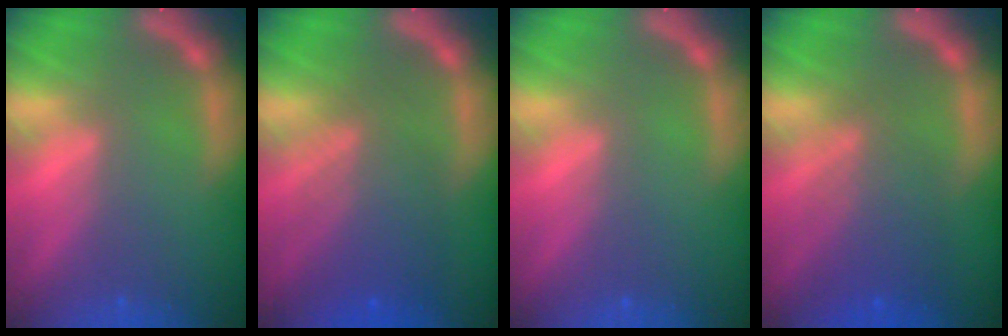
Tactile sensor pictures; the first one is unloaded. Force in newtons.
{"total": 6.6}
{"total": 0.0}
{"total": 5.5}